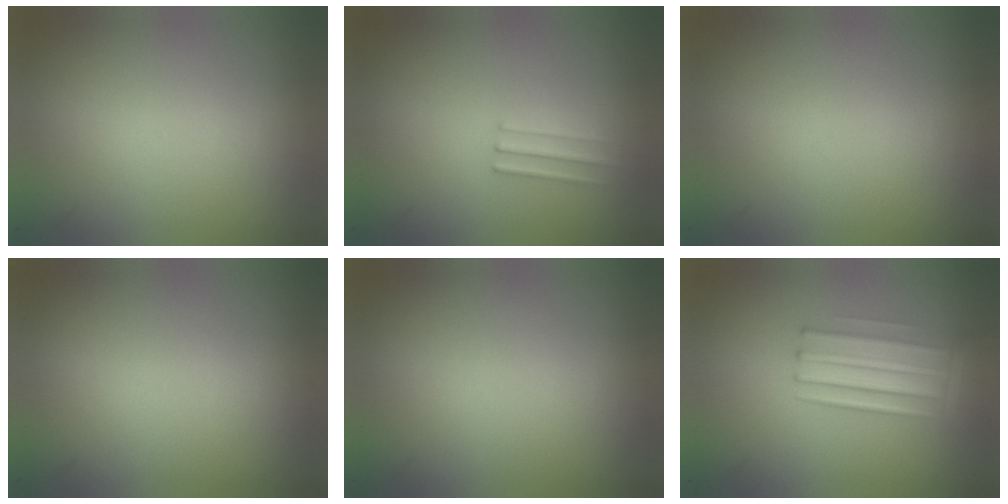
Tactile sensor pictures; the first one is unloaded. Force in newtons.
{"total": 1.2}
{"total": 0.0}
{"total": 0.0}
{"total": 0.0}
{"total": 2.9}